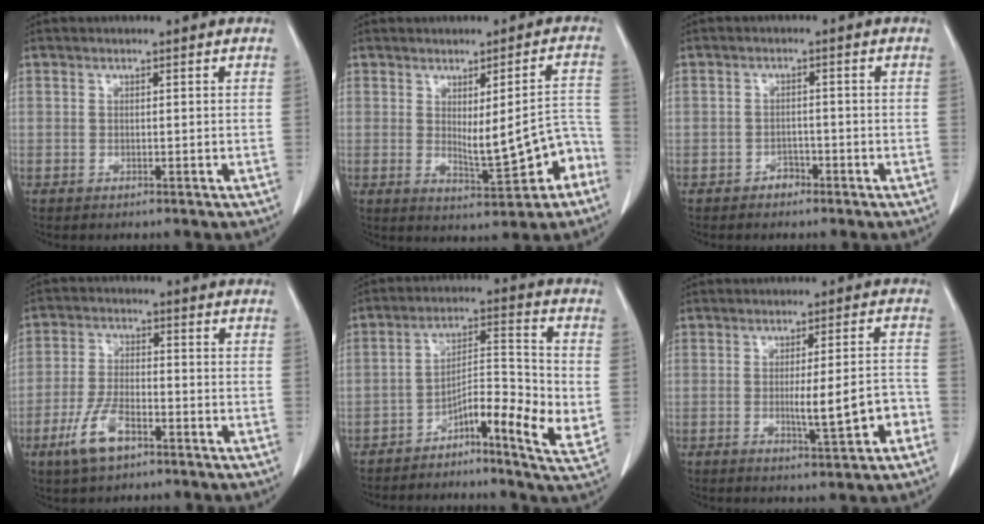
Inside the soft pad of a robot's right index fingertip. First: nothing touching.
{"total": 8.5, "force": [-2.5, 2.0, 7.9], "torque": [-0.100, 0.010, -0.021]}
{"total": 1.8, "force": [-1.3, 1.2, 0.5], "torque": [-0.005, 0.006, -0.020]}
{"total": 7.4, "force": [-4.2, 2.8, 5.4], "torque": [-0.121, -0.003, -0.078]}
{"total": 10.3, "force": [-3.5, 1.9, 9.5], "torque": [-0.148, 0.015, -0.060]}
{"total": 7.4, "force": [-2.3, 0.6, 7.0], "torque": [-0.102, 0.000, -0.027]}